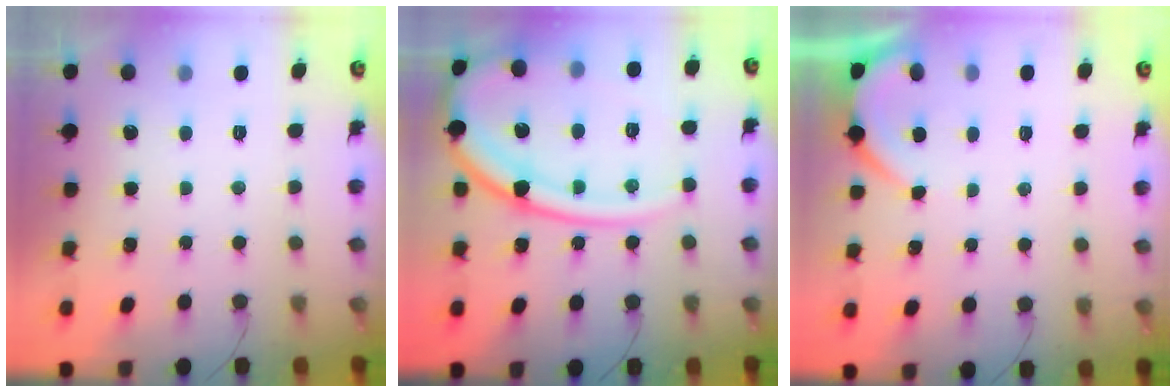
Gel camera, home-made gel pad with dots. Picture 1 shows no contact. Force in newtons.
{"total": 18.9, "press": 18.8, "slide": 1.9}
{"total": 2.7, "press": 2.7, "slide": 0.3}